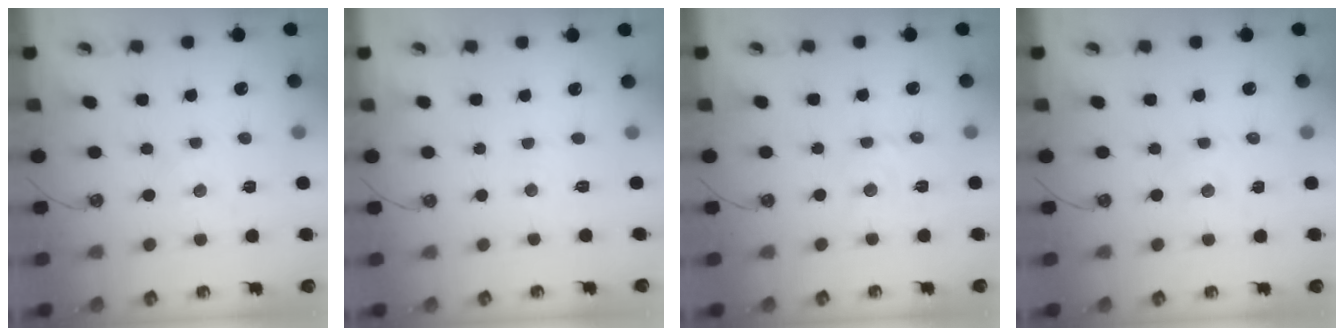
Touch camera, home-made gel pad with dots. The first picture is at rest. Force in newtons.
{"total": 5.4, "press": 5.3, "slide": 0.6}
{"total": 3.7, "press": 3.7, "slide": 0.1}
{"total": 1.0, "press": 1.0, "slide": 0.2}